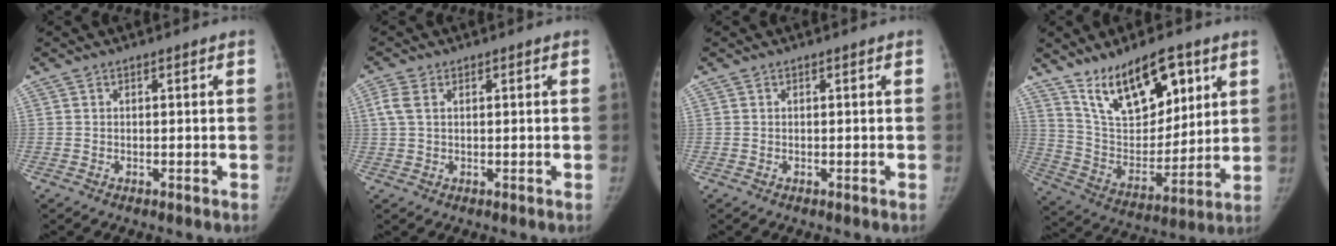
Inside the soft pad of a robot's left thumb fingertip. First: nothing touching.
{"total": 3.3, "force": [1.1, 2.1, 2.2], "torque": [-0.057, 0.010, 0.023]}
{"total": 0.0}
{"total": 18.7, "force": [10.8, 8.7, 12.6], "torque": [-0.164, -0.054, 0.203]}